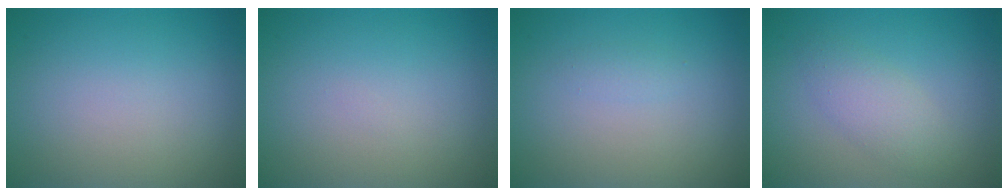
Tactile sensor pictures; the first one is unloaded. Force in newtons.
{"total": 0.0}
{"total": 0.6, "press": 0.6, "slide": 0.0}
{"total": 2.7, "press": 2.7, "slide": 0.2}